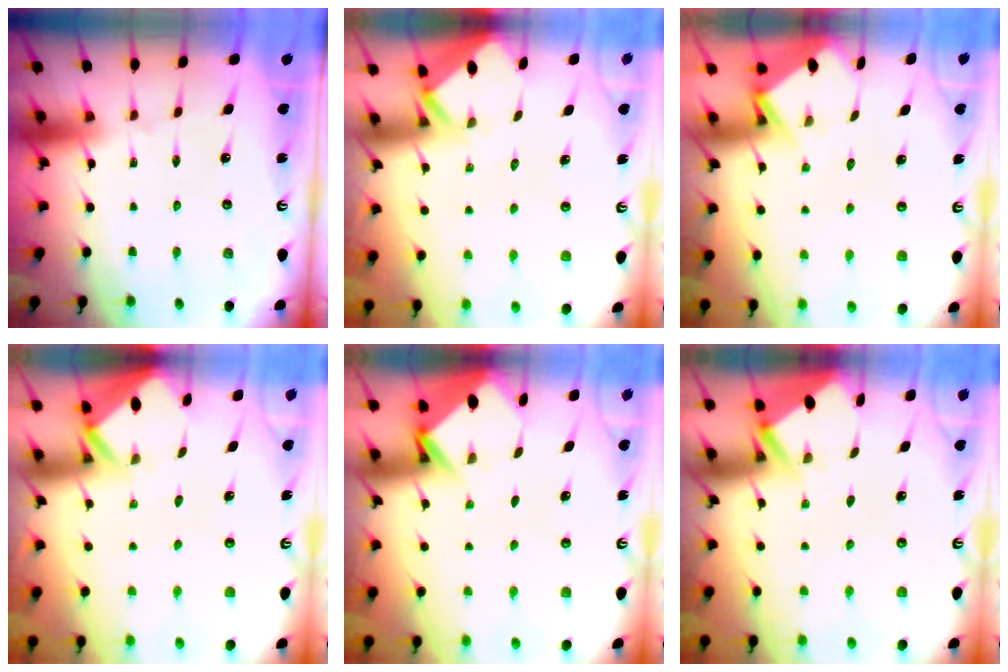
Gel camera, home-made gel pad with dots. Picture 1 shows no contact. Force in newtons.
{"total": 2.6, "press": 2.6, "slide": 0.1}
{"total": 3.9, "press": 3.9, "slide": 0.3}
{"total": 2.9, "press": 2.9, "slide": 0.2}
{"total": 3.8, "press": 3.8, "slide": 0.1}
{"total": 3.0, "press": 3.0, "slide": 0.4}